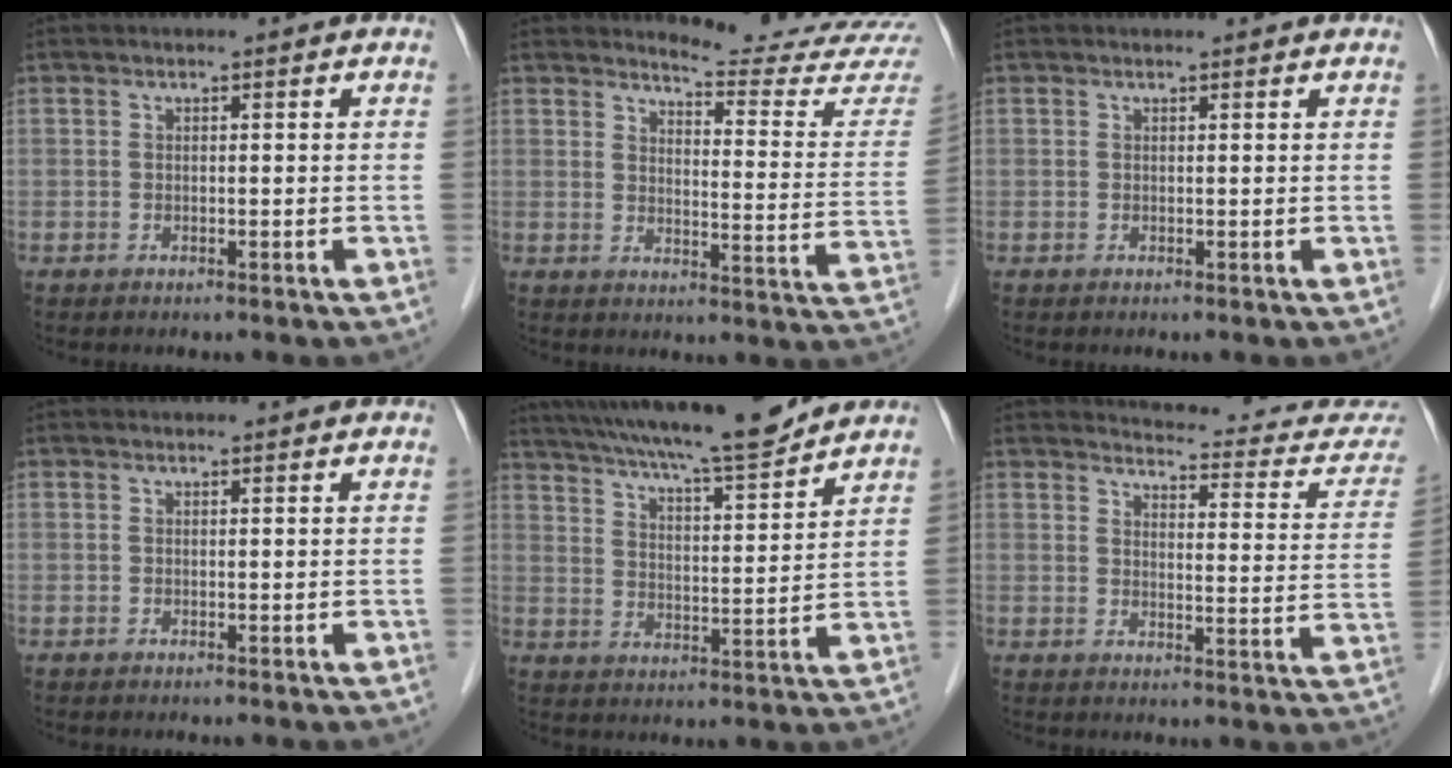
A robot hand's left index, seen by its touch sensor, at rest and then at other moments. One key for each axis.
{"total": 14.6, "fx": 14.5, "fy": -1.3, "fz": 1.6, "tx": -0.016, "ty": -0.136, "tz": 0.154}
{"total": 0.9, "fx": 0.9, "fy": 0.1, "fz": 0.1, "tx": -0.011, "ty": 0.005, "tz": 0.009}
{"total": 0.7, "fx": 0.7, "fy": 0.1, "fz": 0.1, "tx": -0.010, "ty": 0.004, "tz": 0.007}
{"total": 16.8, "fx": 14.8, "fy": 0.7, "fz": 7.9, "tx": -0.133, "ty": 0.003, "tz": 0.226}
{"total": 13.8, "fx": 13.2, "fy": 2.7, "fz": 2.8, "tx": 0.001, "ty": -0.057, "tz": 0.116}